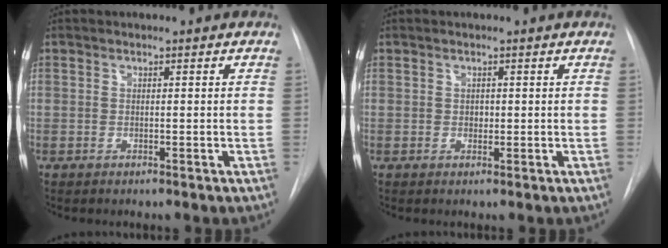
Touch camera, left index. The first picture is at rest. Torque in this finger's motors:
{"motor_torque": [0.28, -0.18, -0.01, 0.00]}